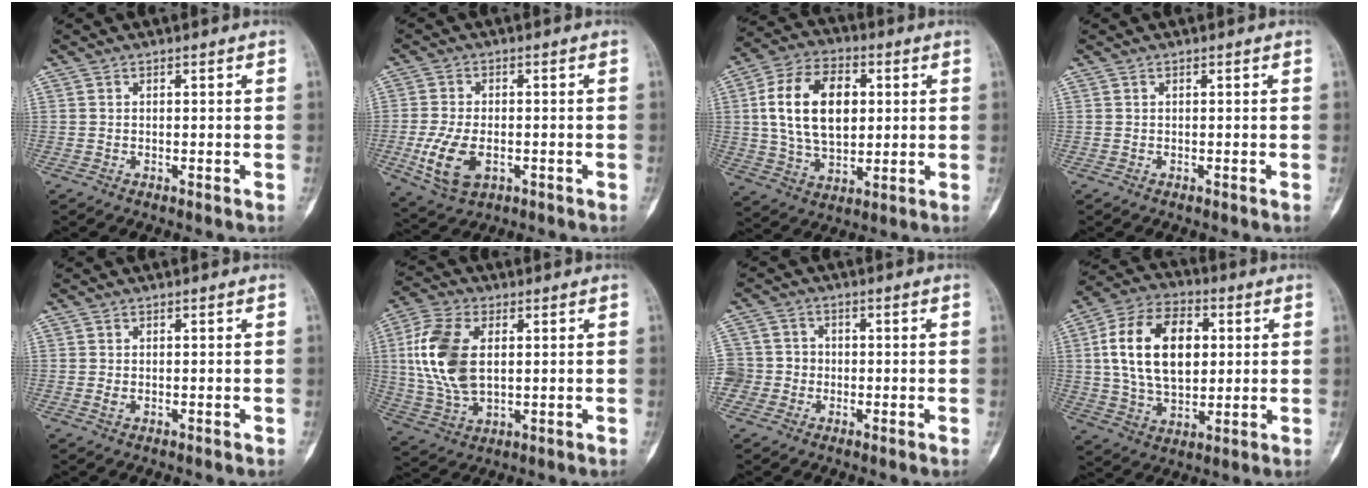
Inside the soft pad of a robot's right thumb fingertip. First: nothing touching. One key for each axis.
{"total": 9.2, "fx": -2.5, "fy": 5.4, "fz": 7.0, "tx": -0.145, "ty": -0.003, "tz": -0.037}
{"total": 16.6, "fx": 2.7, "fy": 10.5, "fz": 12.6, "tx": -0.200, "ty": 0.003, "tz": 0.046}
{"total": 0.0}
{"total": 0.8, "fx": -0.1, "fy": 0.6, "fz": 0.6, "tx": -0.014, "ty": -0.002, "tz": -0.001}
{"total": 14.4, "fx": 2.3, "fy": 8.4, "fz": 11.4, "tx": -0.240, "ty": -0.001, "tz": 0.048}
{"total": 6.4, "fx": -1.3, "fy": 6.2, "fz": 0.7, "tx": 0.006, "ty": 0.018, "tz": -0.027}
{"total": 17.9, "fx": 3.1, "fy": 11.3, "fz": 13.5, "tx": -0.216, "ty": 0.006, "tz": 0.053}